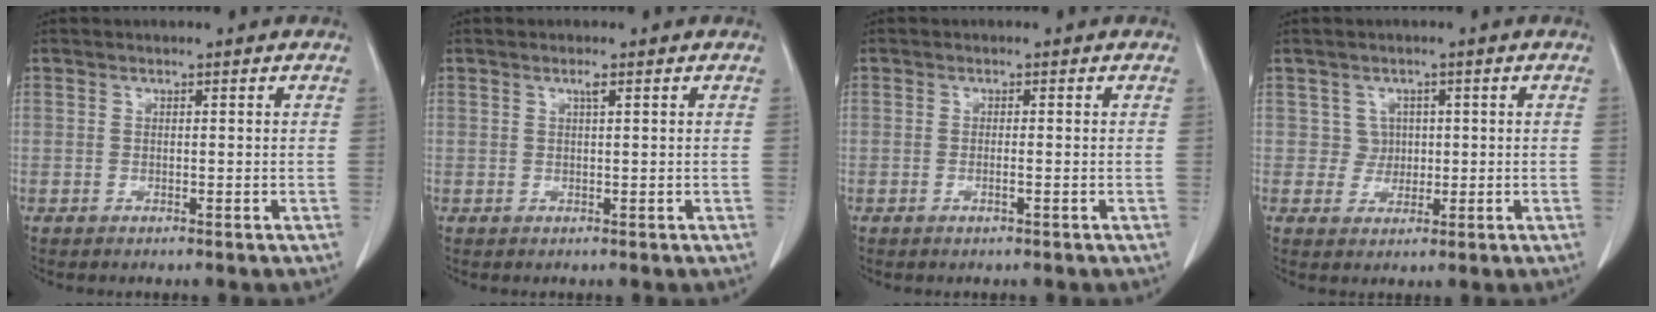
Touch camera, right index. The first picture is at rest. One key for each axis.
{"total": 0.9, "fx": 0.5, "fy": -0.1, "fz": 0.8, "tx": -0.016, "ty": 0.000, "tz": 0.009}
{"total": 1.0, "fx": -0.4, "fy": 0.0, "fz": 0.9, "tx": -0.020, "ty": -0.001, "tz": -0.005}
{"total": 2.7, "fx": 0.5, "fy": 2.7, "fz": 0.1, "tx": 0.008, "ty": 0.003, "tz": 0.007}